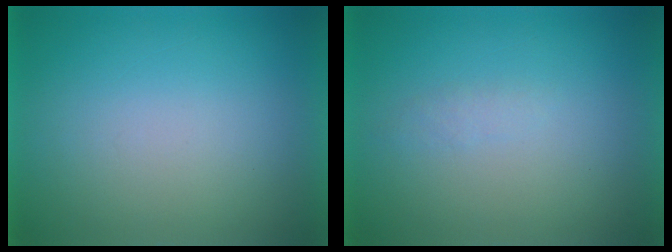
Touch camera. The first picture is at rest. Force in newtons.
{"total": 1.2}